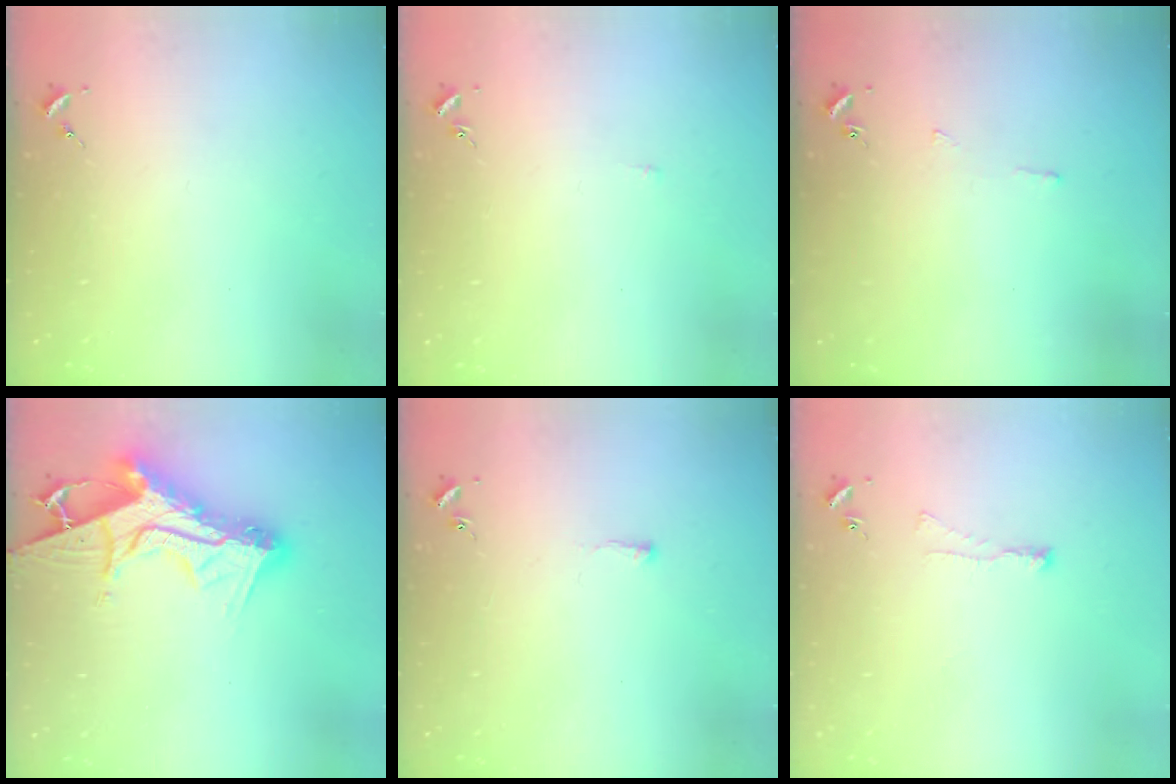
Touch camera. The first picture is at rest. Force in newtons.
{"total": 2.6, "press": 2.6, "slide": 0.3}
{"total": 2.5, "press": 2.5, "slide": 0.3}
{"total": 19.4, "press": 19.4, "slide": 1.4}
{"total": 1.9, "press": 1.8, "slide": 0.3}
{"total": 2.7, "press": 2.6, "slide": 0.7}